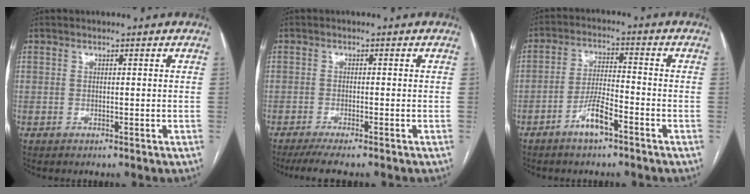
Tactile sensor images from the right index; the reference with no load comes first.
{"total": 5.4, "force": [-4.4, 0.1, 3.1], "torque": [-0.044, -0.011, -0.070]}
{"total": 5.7, "force": [-3.5, 0.9, 4.4], "torque": [-0.092, 0.003, -0.065]}